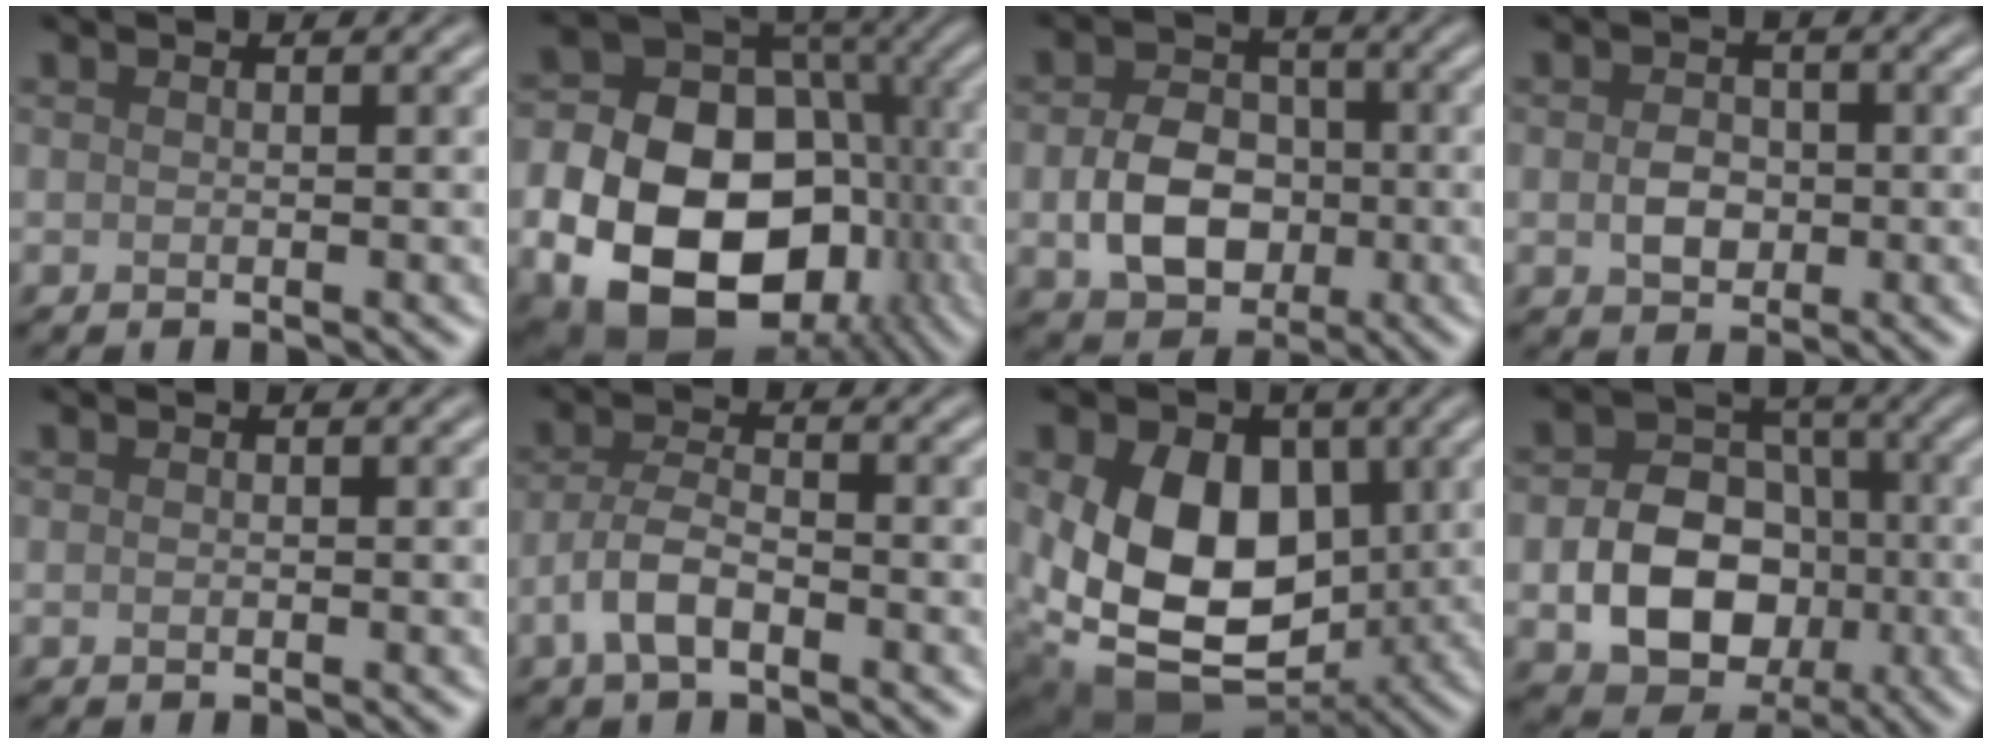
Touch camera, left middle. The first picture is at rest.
{"total": 17.7, "force": [-4.6, 13.2, 10.8], "torque": [-0.171, -0.035, -0.070]}
{"total": 6.0, "force": [-1.1, 4.6, 3.8], "torque": [-0.073, -0.004, -0.018]}
{"total": 2.6, "force": [-0.3, 2.0, 1.6], "torque": [-0.030, -0.001, -0.009]}
{"total": 0.0}
{"total": 3.6, "force": [-1.7, 1.5, 2.7], "torque": [-0.056, 0.005, -0.040]}
{"total": 12.9, "force": [0.1, 9.1, 9.1], "torque": [-0.154, -0.019, 0.000]}
{"total": 8.3, "force": [-2.1, 6.3, 4.9], "torque": [-0.076, -0.003, -0.037]}